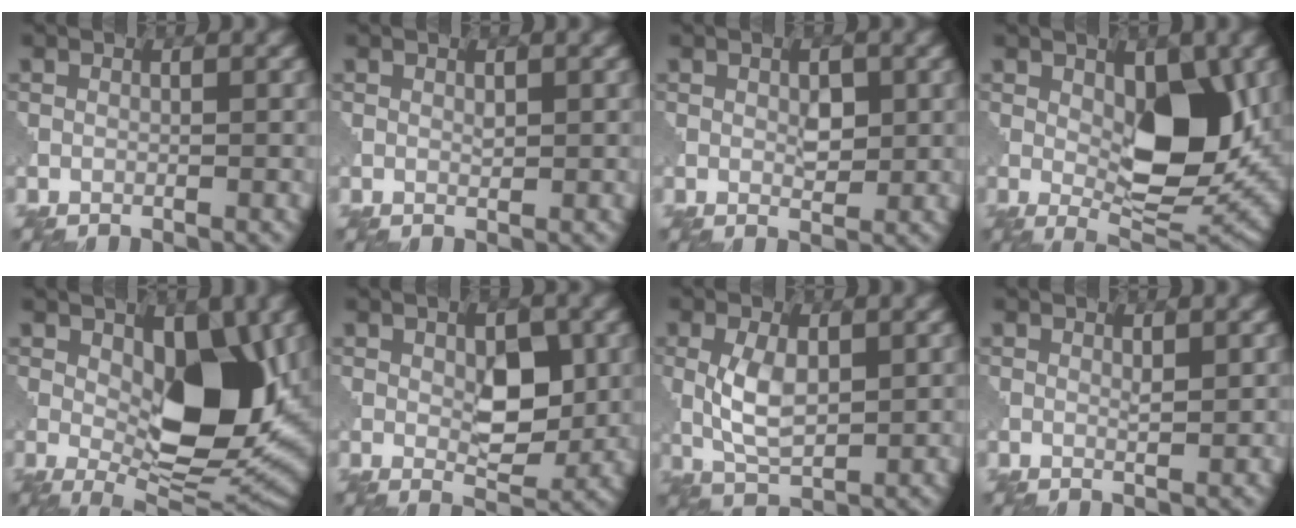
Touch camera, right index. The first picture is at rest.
{"total": 0.7, "force": [0.6, 0.2, 0.2], "torque": [-0.005, -0.003, 0.014]}
{"total": 1.6, "force": [0.7, 1.0, 1.0], "torque": [-0.016, -0.003, 0.015]}
{"total": 8.8, "force": [1.1, 4.0, 7.8], "torque": [-0.119, -0.006, 0.028]}
{"total": 10.5, "force": [1.1, 5.0, 9.2], "torque": [-0.131, -0.008, 0.026]}
{"total": 4.4, "force": [0.9, 2.3, 3.6], "torque": [-0.053, -0.005, 0.023]}
{"total": 3.6, "force": [0.8, 1.9, 3.0], "torque": [-0.070, 0.000, 0.021]}
{"total": 0.8, "force": [0.7, 0.0, 0.2], "torque": [-0.006, -0.004, 0.014]}